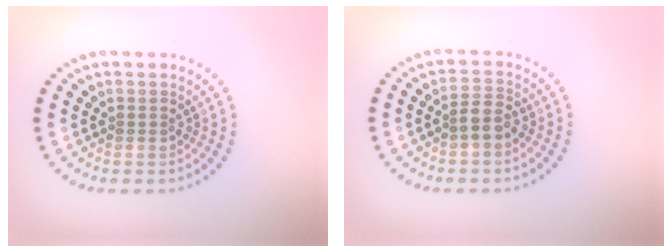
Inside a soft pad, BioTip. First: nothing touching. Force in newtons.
{"total": 2.1, "press": 2.0, "slide": 0.9}